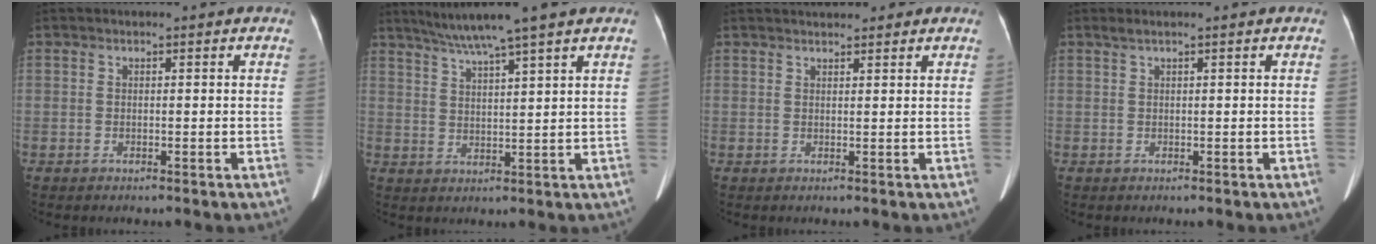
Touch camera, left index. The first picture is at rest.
{"total": 7.3, "force": [5.9, -1.5, 4.1], "torque": [-0.072, 0.011, 0.103]}
{"total": 4.5, "force": [4.0, 1.1, 1.6], "torque": [-0.019, 0.030, 0.051]}
{"total": 0.6, "force": [0.4, 0.0, 0.4], "torque": [-0.014, 0.012, 0.013]}